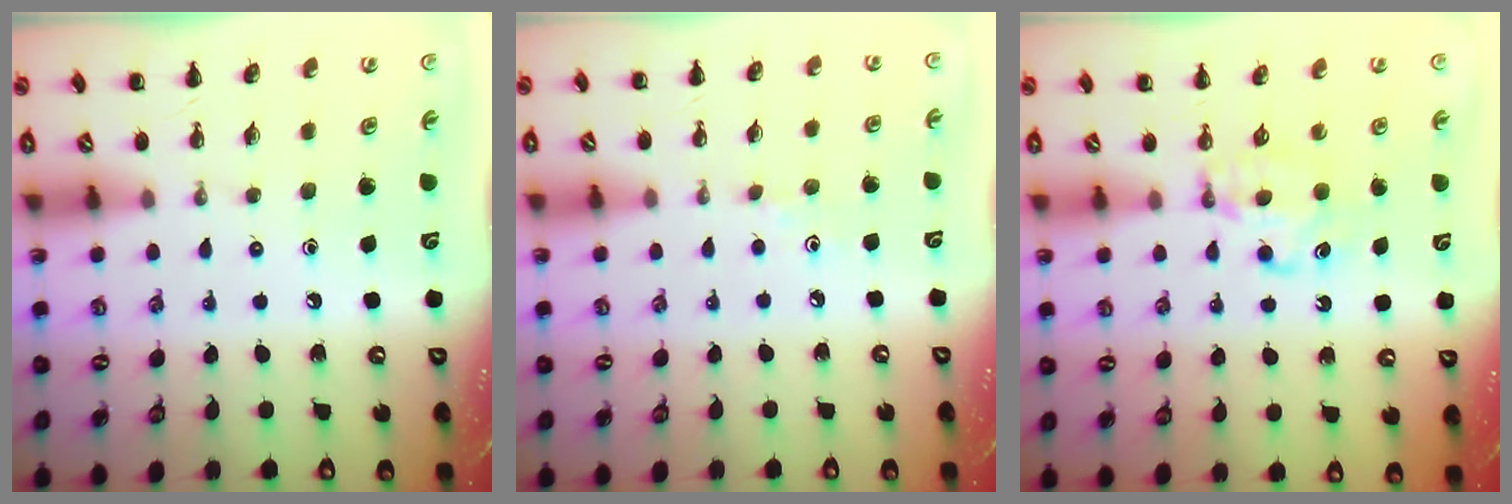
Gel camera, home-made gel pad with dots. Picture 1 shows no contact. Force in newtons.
{"total": 2.7, "press": 2.5, "slide": 0.9}
{"total": 5.7, "press": 5.5, "slide": 1.5}